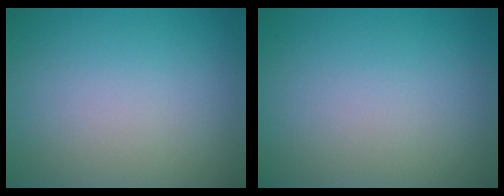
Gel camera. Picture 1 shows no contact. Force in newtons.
{"total": 0.0}